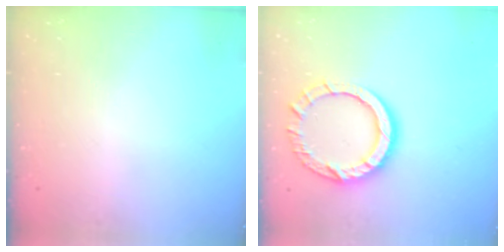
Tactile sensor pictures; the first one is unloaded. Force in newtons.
{"total": 12.9, "press": 12.8, "slide": 1.4}